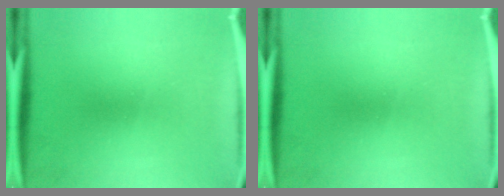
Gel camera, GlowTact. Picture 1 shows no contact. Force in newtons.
{"total": 0.0}